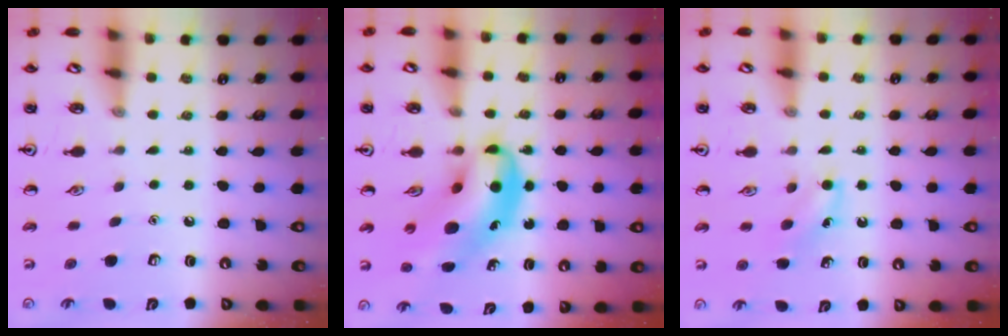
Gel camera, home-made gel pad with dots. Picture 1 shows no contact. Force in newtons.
{"total": 11.3, "press": 10.9, "slide": 3.1}
{"total": 4.3, "press": 4.1, "slide": 1.3}